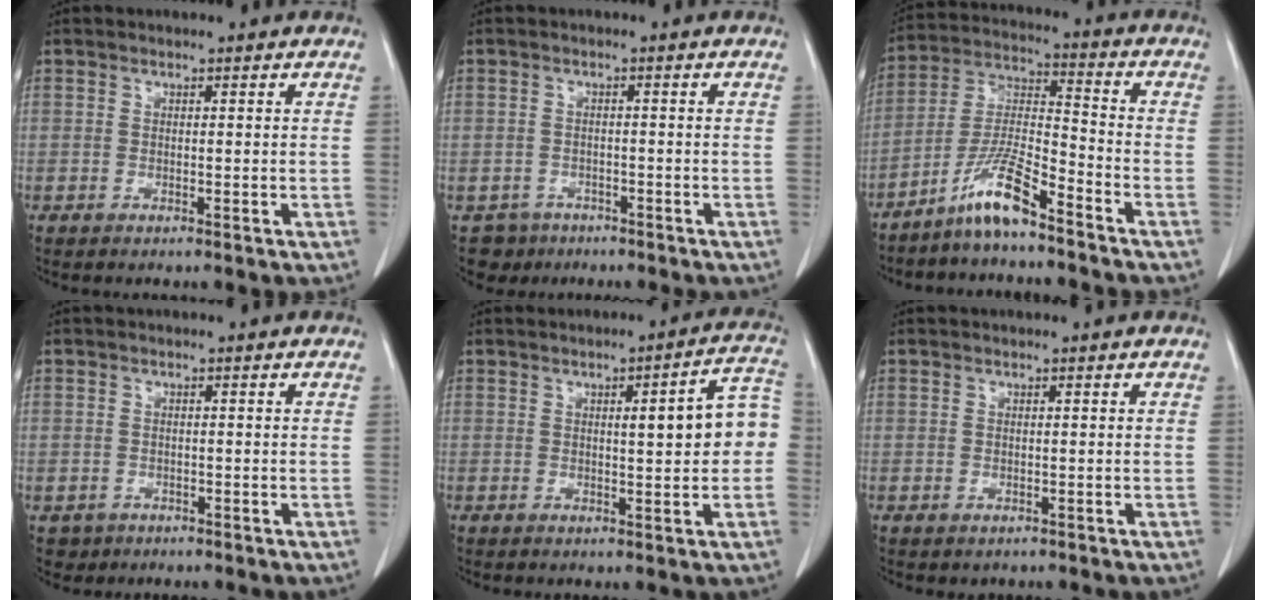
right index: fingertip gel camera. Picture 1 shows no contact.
{"total": 3.6, "force": [-2.2, 2.8, -0.6], "torque": [0.012, 0.009, -0.034]}
{"total": 9.0, "force": [-6.6, 0.7, 6.1], "torque": [-0.134, -0.007, -0.131]}
{"total": 2.3, "force": [-1.0, 2.1, 0.0], "torque": [0.001, 0.007, -0.011]}
{"total": 8.0, "force": [0.4, 1.4, 7.8], "torque": [-0.096, 0.026, 0.003]}
{"total": 0.7, "force": [-0.3, 0.6, 0.0], "torque": [-0.004, 0.002, -0.002]}